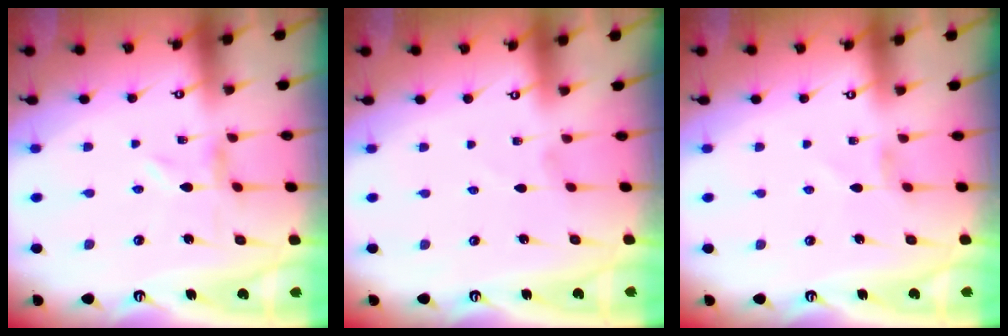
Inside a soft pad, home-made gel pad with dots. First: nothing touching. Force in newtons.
{"total": 1.5, "press": 1.5, "slide": 0.1}
{"total": 1.2, "press": 1.1, "slide": 0.4}